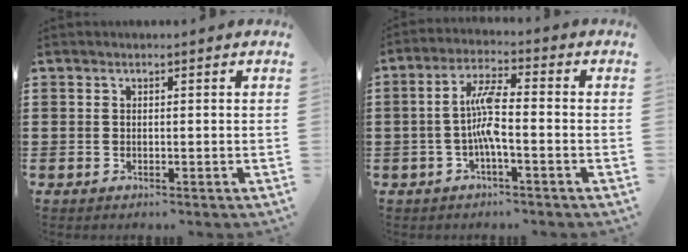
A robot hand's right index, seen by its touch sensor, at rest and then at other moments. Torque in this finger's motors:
{"motor_torque": [1.60, -0.54, 0.29, 0.21]}